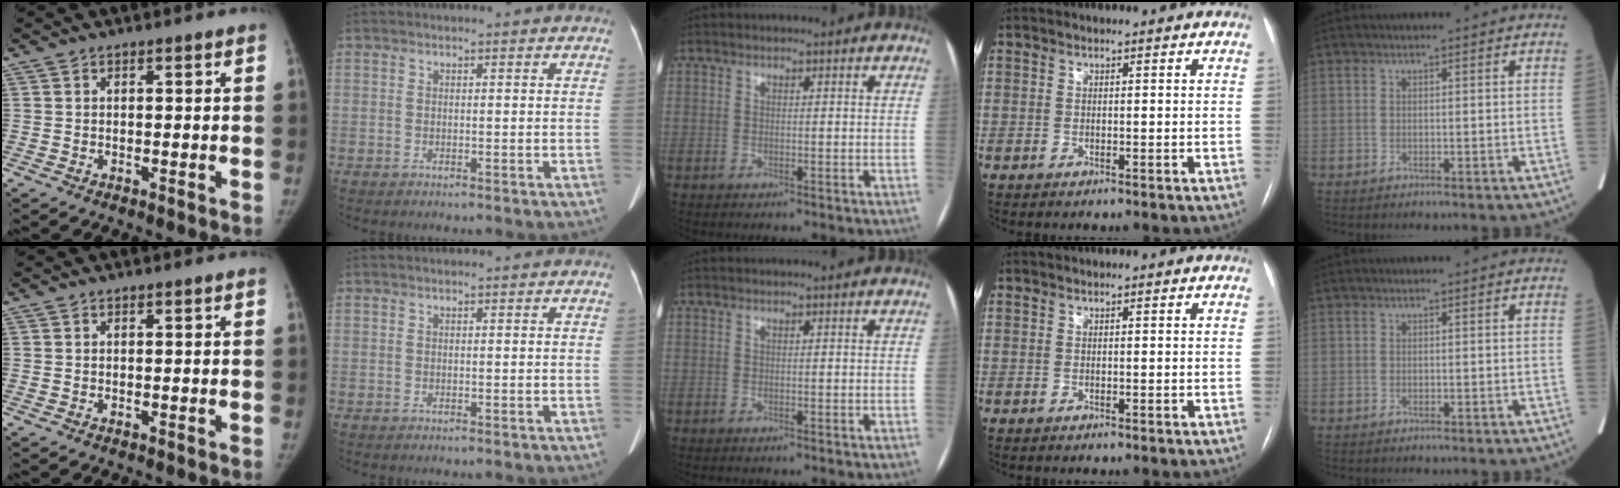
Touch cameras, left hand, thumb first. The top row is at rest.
{}